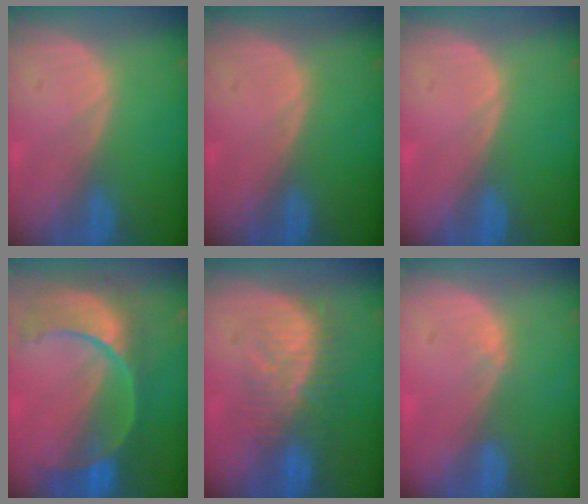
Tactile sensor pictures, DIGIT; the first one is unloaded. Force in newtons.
{"total": 0.0}
{"total": 0.0}
{"total": 11.1, "press": 9.3, "slide": 6.0}
{"total": 8.1, "press": 7.9, "slide": 1.7}
{"total": 1.0, "press": 0.8, "slide": 0.6}